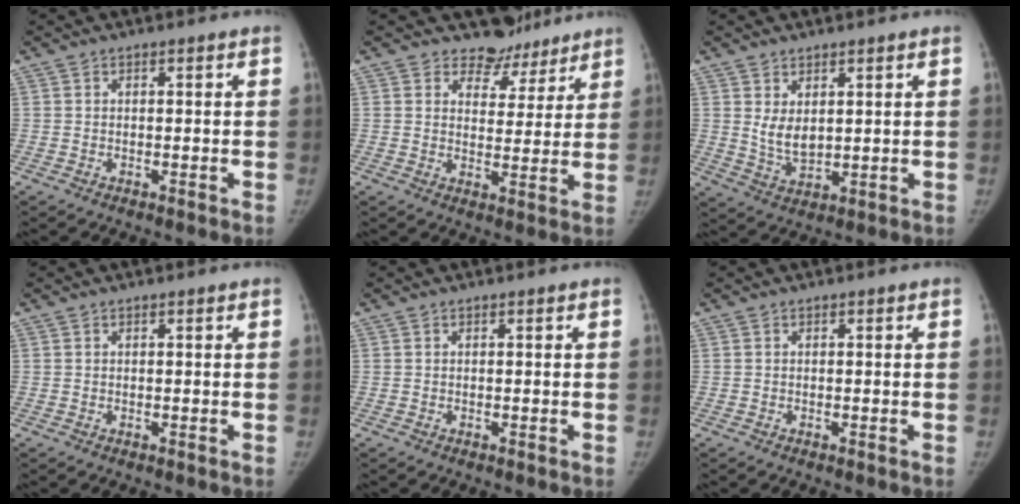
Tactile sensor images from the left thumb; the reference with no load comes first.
{"total": 6.8, "force": [5.8, 3.6, -0.2], "torque": [0.035, -0.051, 0.082]}
{"total": 5.0, "force": [1.9, 2.8, 3.7], "torque": [-0.057, -0.025, 0.046]}
{"total": 0.0}
{"total": 0.0}
{"total": 0.0}